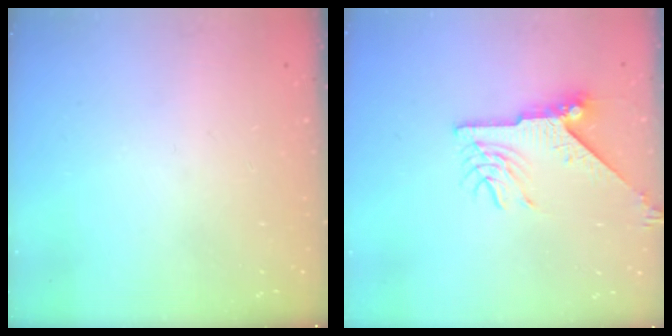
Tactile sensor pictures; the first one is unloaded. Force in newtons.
{"total": 9.8, "press": 9.8, "slide": 0.7}